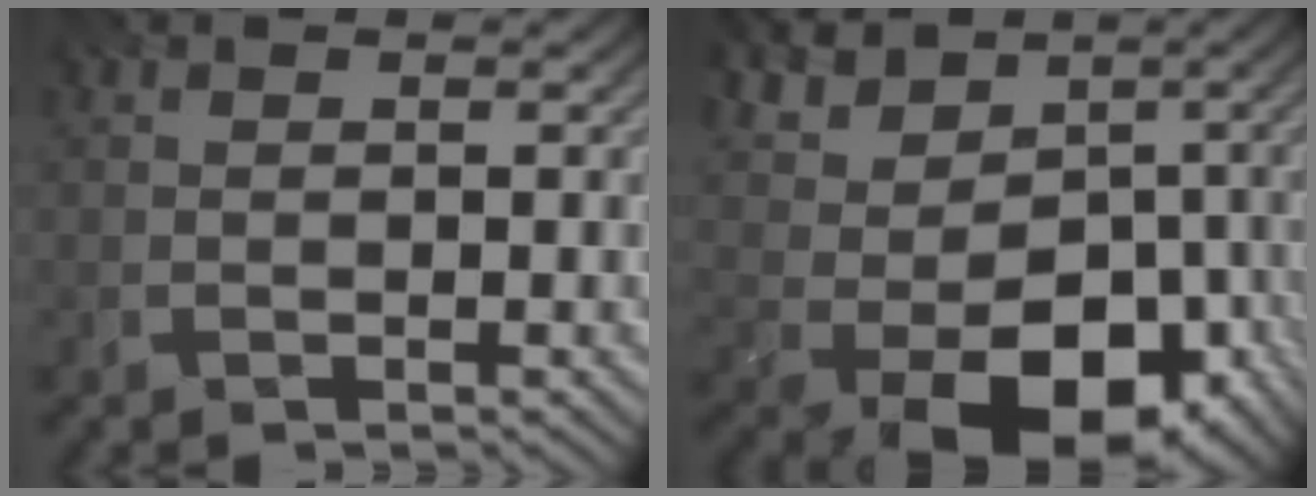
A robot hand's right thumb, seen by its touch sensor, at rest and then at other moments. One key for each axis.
{"total": 14.4, "fx": -0.2, "fy": 10.9, "fz": 9.4, "tx": -0.186, "ty": -0.012, "tz": 0.021}